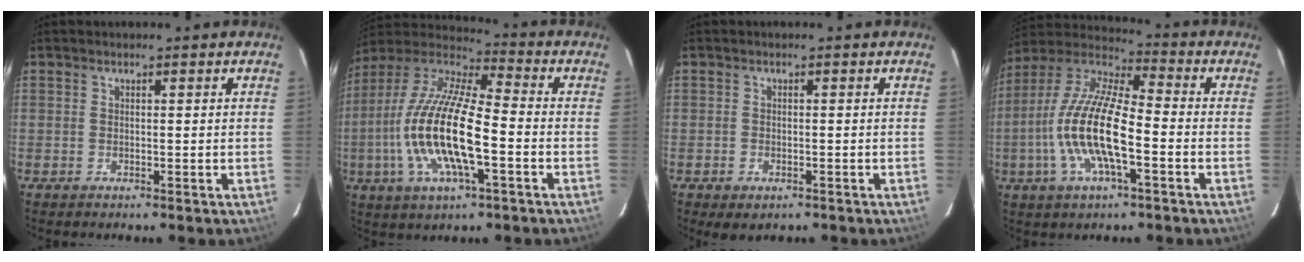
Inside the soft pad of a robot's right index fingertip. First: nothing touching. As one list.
[{"total": 19.5, "force": [-4.2, 5.5, 18.2], "torque": [-0.363, -0.008, -0.089]}, {"total": 2.7, "force": [-1.5, 1.8, 1.4], "torque": [-0.029, -0.008, -0.021]}, {"total": 16.5, "force": [-4.1, 4.7, 15.3], "torque": [-0.307, -0.002, -0.087]}]